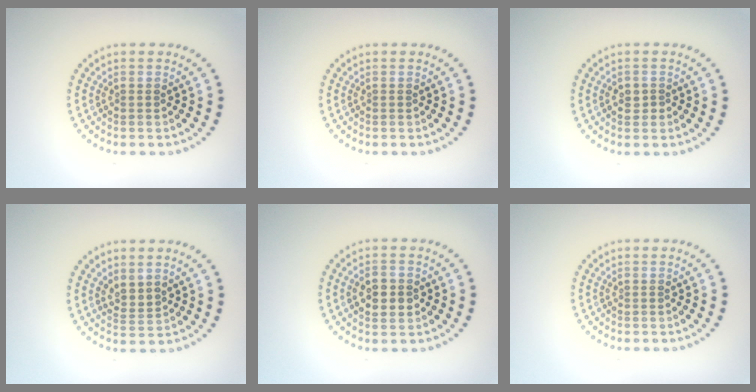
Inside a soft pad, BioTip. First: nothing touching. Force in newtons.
{"total": 0.0}
{"total": 1.3, "press": 1.3, "slide": 0.4}
{"total": 2.0, "press": 1.4, "slide": 1.3}
{"total": 3.0, "press": 3.0, "slide": 0.2}
{"total": 0.0}